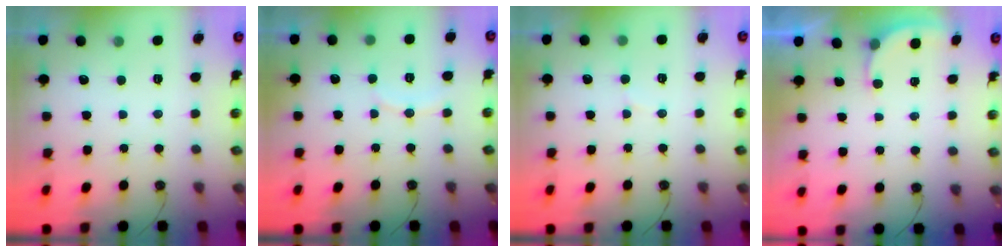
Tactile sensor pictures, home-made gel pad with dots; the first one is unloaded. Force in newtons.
{"total": 5.7, "press": 5.7, "slide": 0.3}
{"total": 5.6, "press": 5.6, "slide": 0.6}
{"total": 2.6, "press": 2.6, "slide": 0.2}